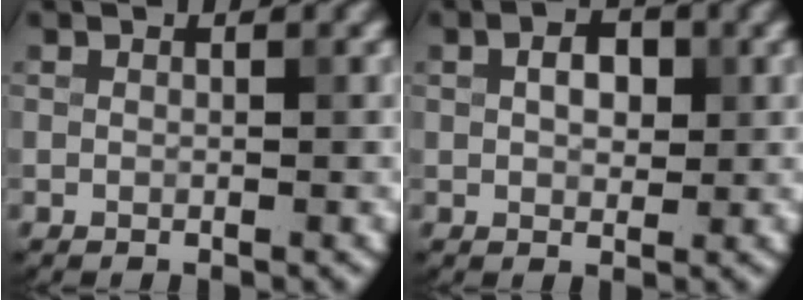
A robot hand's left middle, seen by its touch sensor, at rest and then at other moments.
{"total": 2.6, "force": [0.5, 1.7, 1.9], "torque": [-0.034, 0.003, 0.007]}